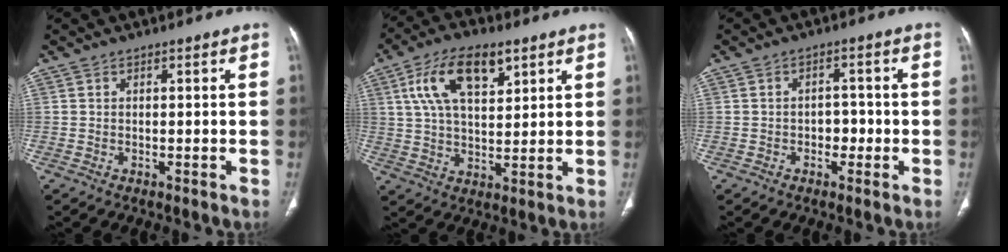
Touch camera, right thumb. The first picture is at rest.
{"total": 13.1, "force": [5.9, 6.3, 9.9], "torque": [-0.166, -0.005, 0.107]}
{"total": 3.1, "force": [-0.9, 2.3, 1.9], "torque": [-0.003, 0.011, -0.018]}